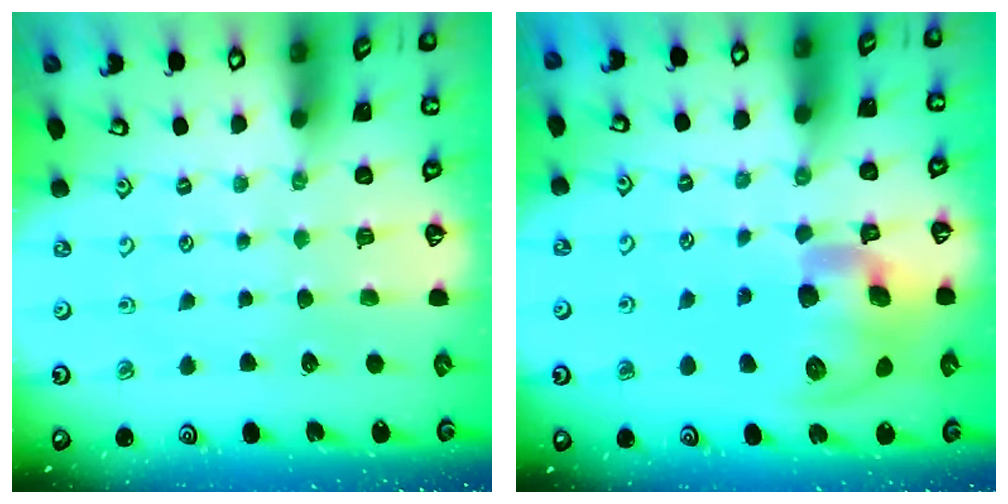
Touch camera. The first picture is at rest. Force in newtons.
{"total": 16.5, "press": 16.3, "slide": 2.6}